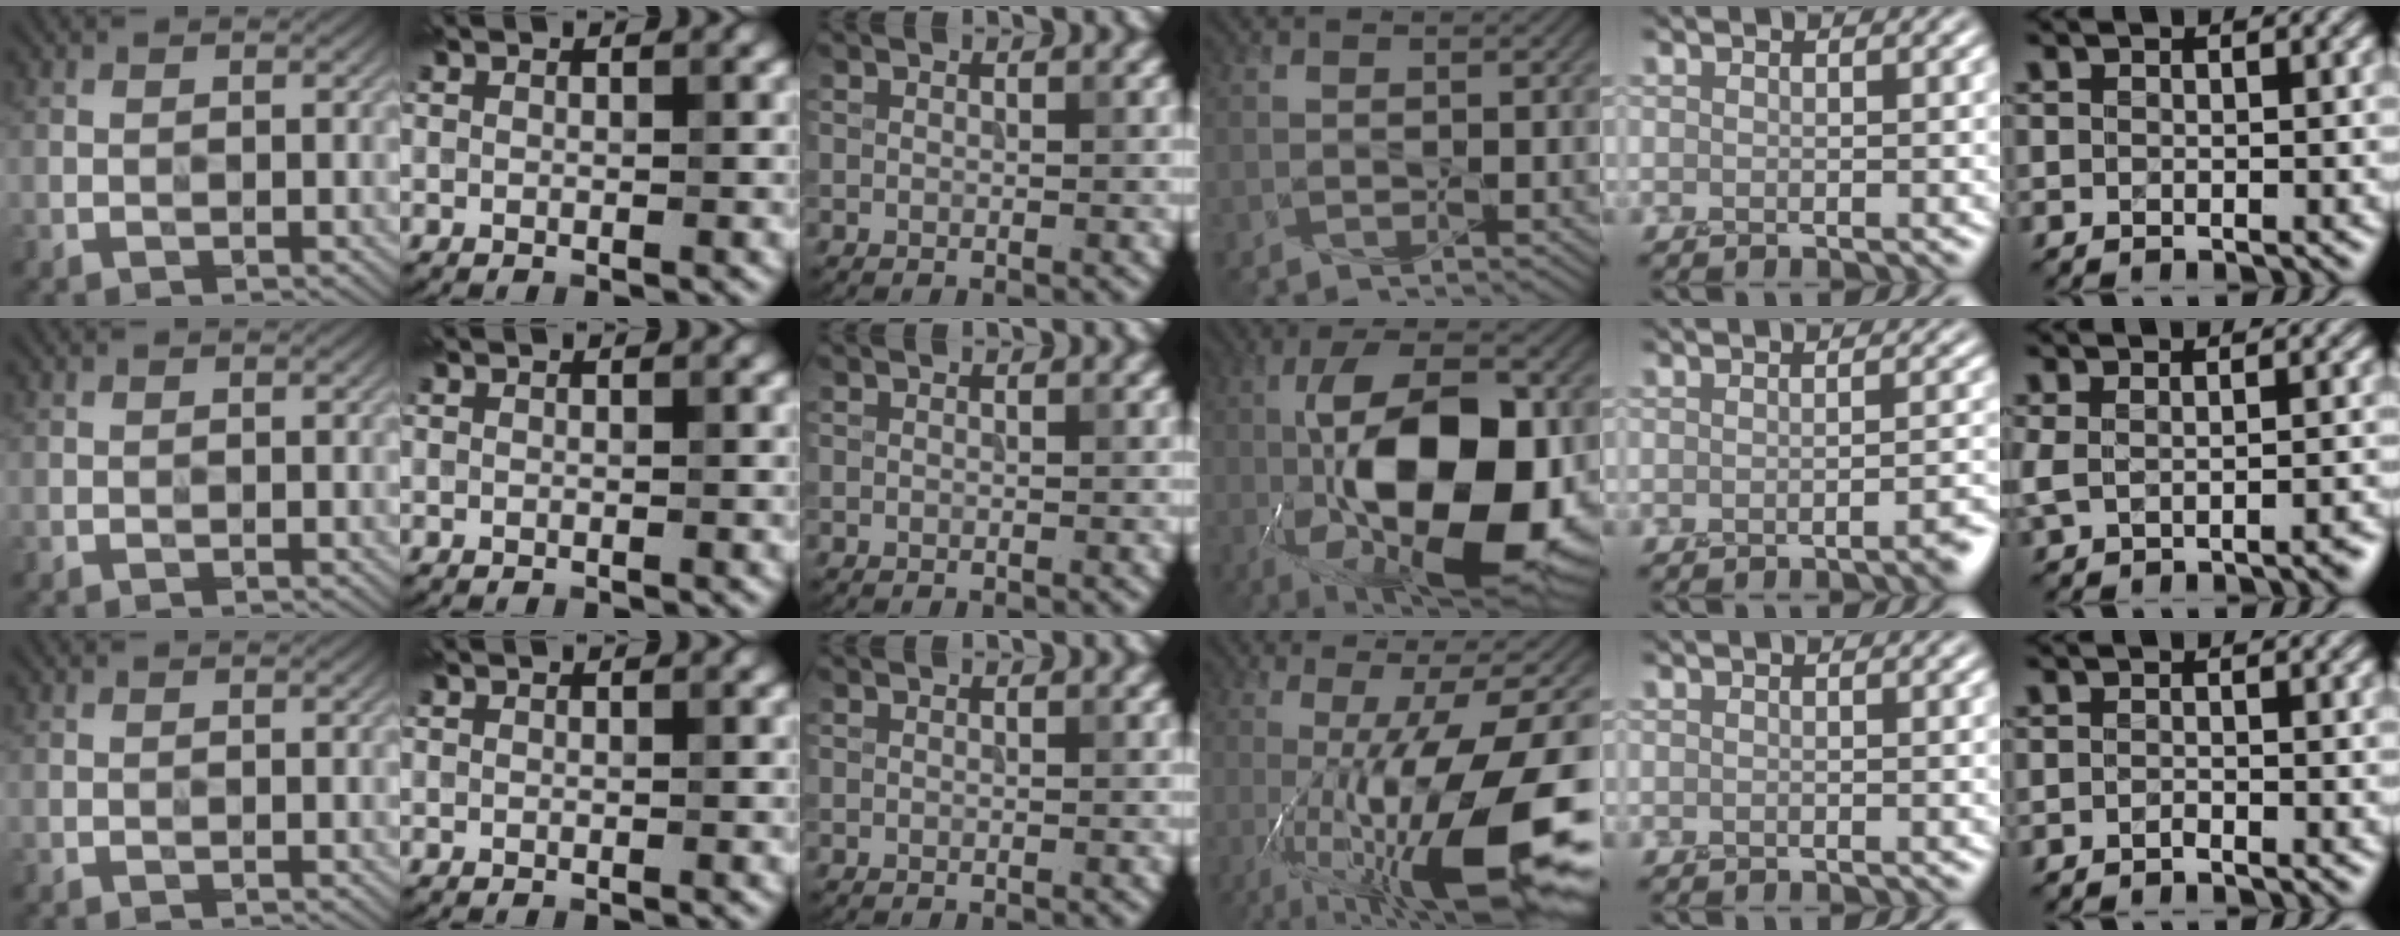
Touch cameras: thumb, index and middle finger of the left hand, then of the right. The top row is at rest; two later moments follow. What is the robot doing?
{"motion": "press", "object": "grip strengthener"}